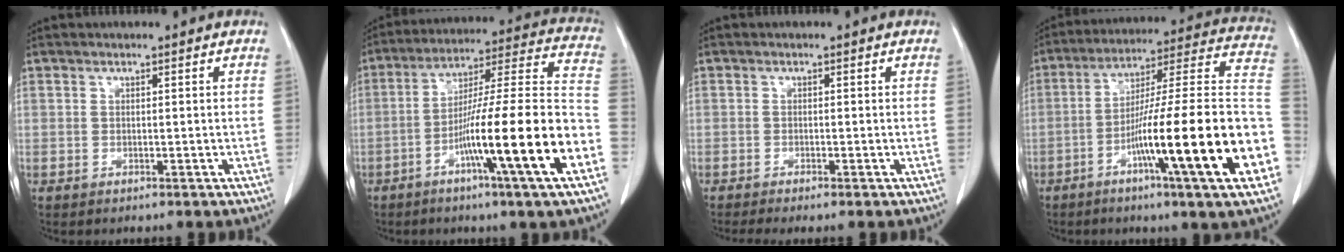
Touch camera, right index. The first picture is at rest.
{"total": 20.7, "force": [-7.9, -0.8, 19.1], "torque": [-0.275, -0.006, -0.134]}
{"total": 2.4, "force": [-1.9, 0.0, 1.5], "torque": [-0.022, -0.005, -0.032]}
{"total": 25.3, "force": [-8.2, 0.2, 24.0], "torque": [-0.284, -0.002, -0.136]}